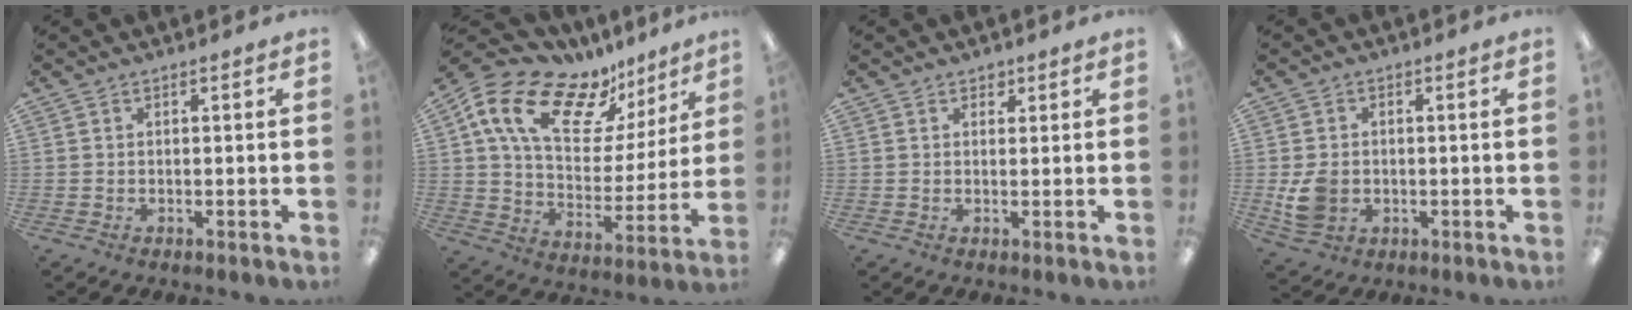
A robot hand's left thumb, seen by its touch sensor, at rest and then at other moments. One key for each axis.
{"total": 19.4, "fx": 12.2, "fy": 10.1, "fz": 11.3, "tx": -0.198, "ty": -0.065, "tz": 0.218}
{"total": 0.9, "fx": 0.7, "fy": 0.5, "fz": 0.2, "tx": 0.004, "ty": -0.003, "tz": 0.012}
{"total": 6.8, "fx": -0.9, "fy": 5.6, "fz": 3.7, "tx": -0.068, "ty": 0.003, "tz": -0.015}